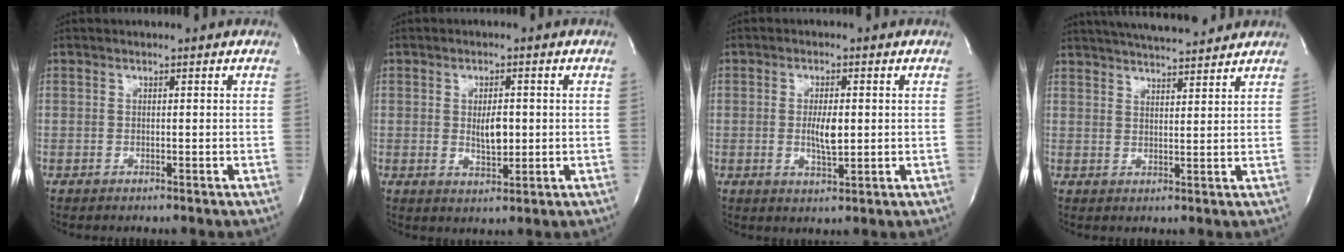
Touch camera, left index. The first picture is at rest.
{"total": 4.1, "force": [0.1, 1.6, 3.8], "torque": [-0.064, -0.004, 0.008]}
{"total": 4.3, "force": [0.0, 1.2, 4.1], "torque": [-0.078, -0.004, 0.002]}
{"total": 12.6, "force": [11.4, 1.6, 5.1], "torque": [-0.086, 0.021, 0.167]}